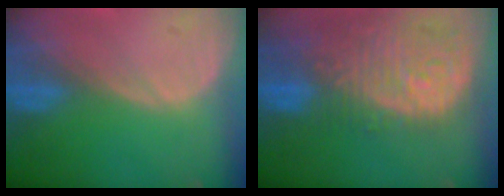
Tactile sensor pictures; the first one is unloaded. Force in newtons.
{"total": 13.4, "press": 11.3, "slide": 7.3}